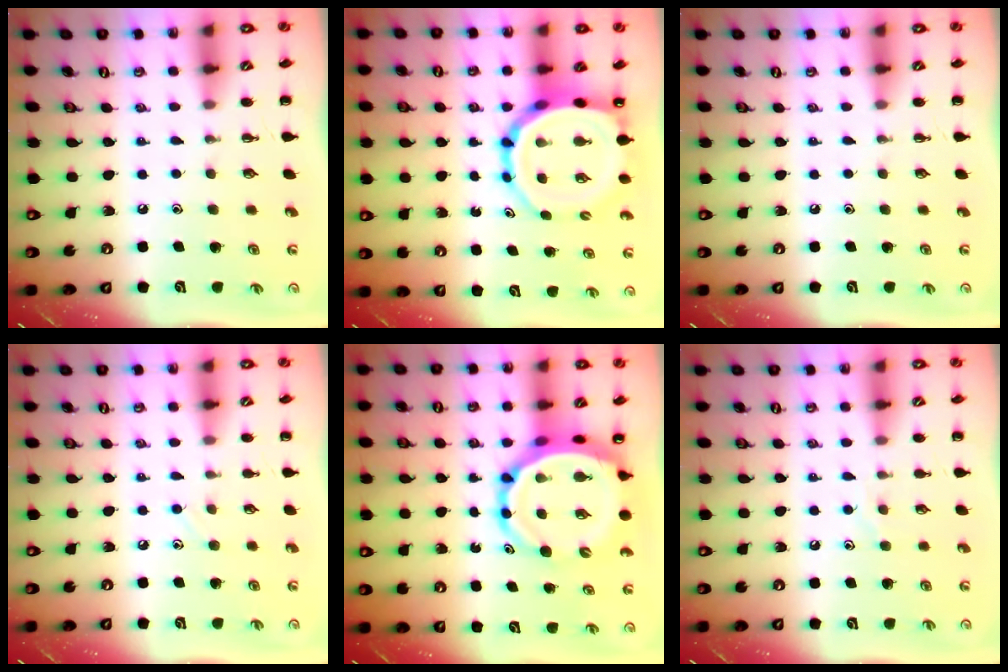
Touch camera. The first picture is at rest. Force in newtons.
{"total": 12.1, "press": 11.6, "slide": 3.5}
{"total": 0.0}
{"total": 3.7, "press": 3.4, "slide": 1.4}
{"total": 11.8, "press": 11.3, "slide": 3.3}
{"total": 5.4, "press": 5.3, "slide": 0.9}